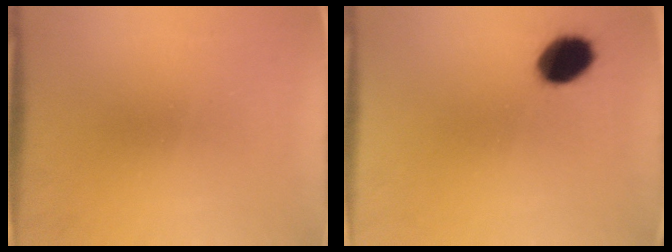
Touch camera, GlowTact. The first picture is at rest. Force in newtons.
{"total": 8.8}